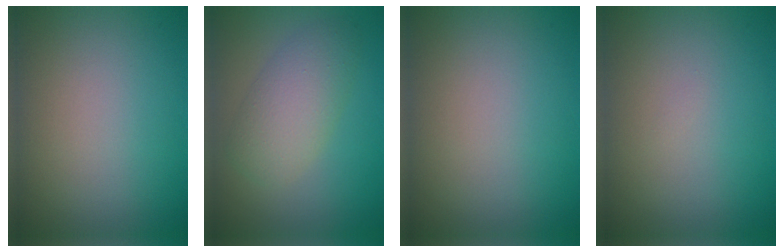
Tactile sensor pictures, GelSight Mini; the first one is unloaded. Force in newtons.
{"total": 4.3, "press": 4.3, "slide": 0.2}
{"total": 0.0}
{"total": 0.0}